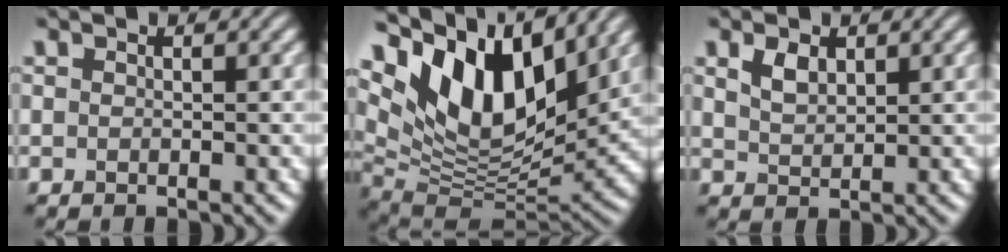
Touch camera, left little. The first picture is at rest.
{"total": 13.0, "force": [6.5, 6.4, 9.2], "torque": [-0.164, 0.011, 0.116]}
{"total": 2.0, "force": [1.2, 1.1, 1.2], "torque": [-0.028, 0.001, 0.027]}